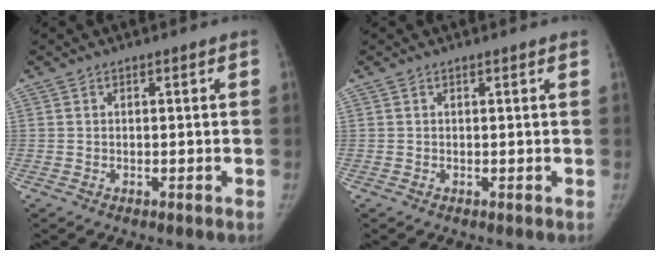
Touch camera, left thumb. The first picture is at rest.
{"total": 0.6, "force": [0.4, -0.2, 0.4], "torque": [-0.013, 0.002, 0.010]}